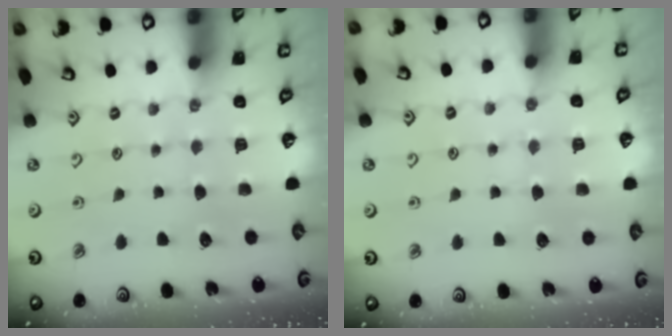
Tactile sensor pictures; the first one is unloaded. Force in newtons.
{"total": 4.8, "press": 4.7, "slide": 0.6}